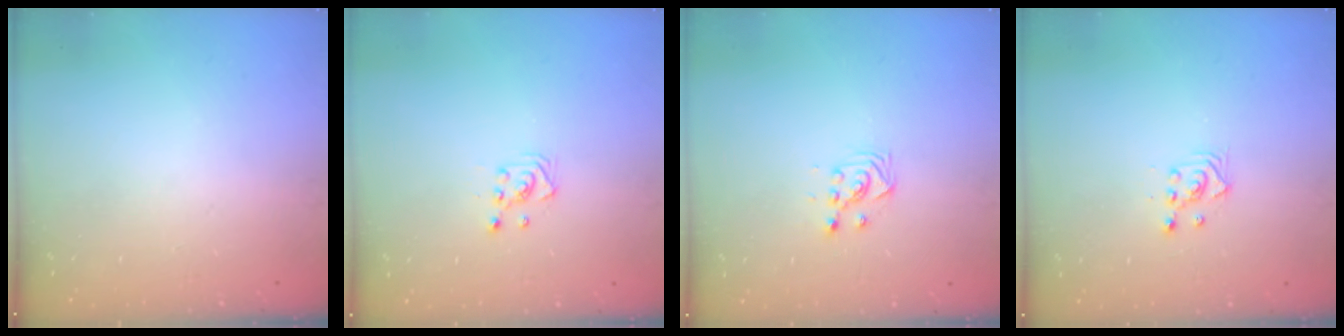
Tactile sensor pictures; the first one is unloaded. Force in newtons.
{"total": 3.1, "press": 3.1, "slide": 0.2}
{"total": 2.7, "press": 2.7, "slide": 0.3}
{"total": 2.3, "press": 2.3, "slide": 0.3}